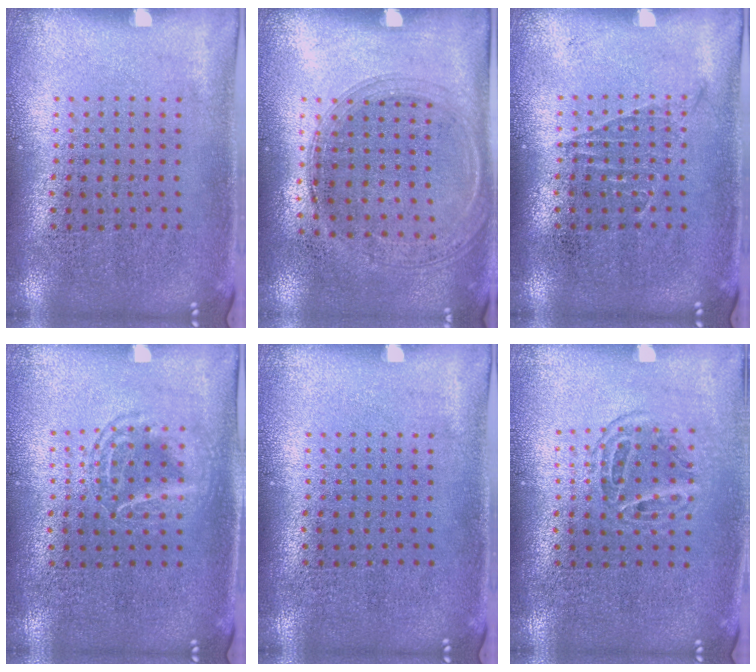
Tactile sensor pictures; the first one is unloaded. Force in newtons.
{"total": 1.3, "press": 1.2, "slide": 0.5}
{"total": 0.7, "press": 0.7, "slide": 0.1}
{"total": 1.2, "press": 1.1, "slide": 0.2}
{"total": 0.0}
{"total": 1.3, "press": 1.1, "slide": 0.7}